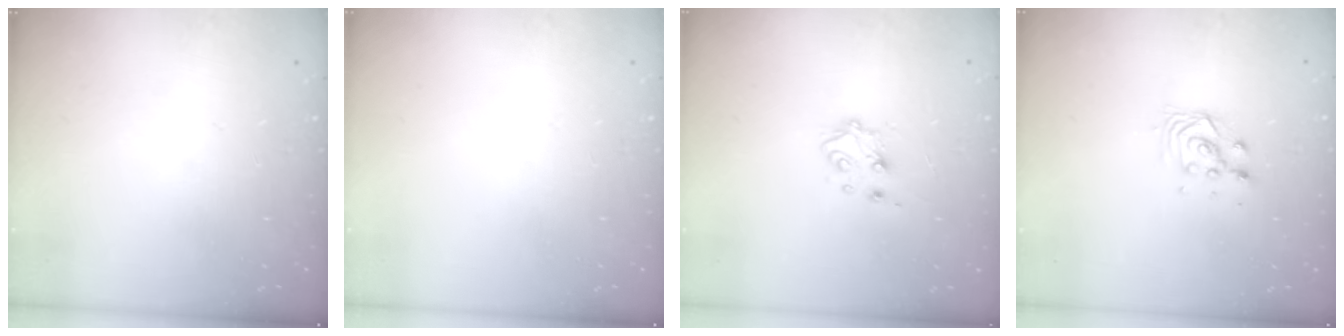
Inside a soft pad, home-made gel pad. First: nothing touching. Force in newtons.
{"total": 0.0}
{"total": 4.8, "press": 4.8, "slide": 0.4}
{"total": 2.9, "press": 2.8, "slide": 0.8}